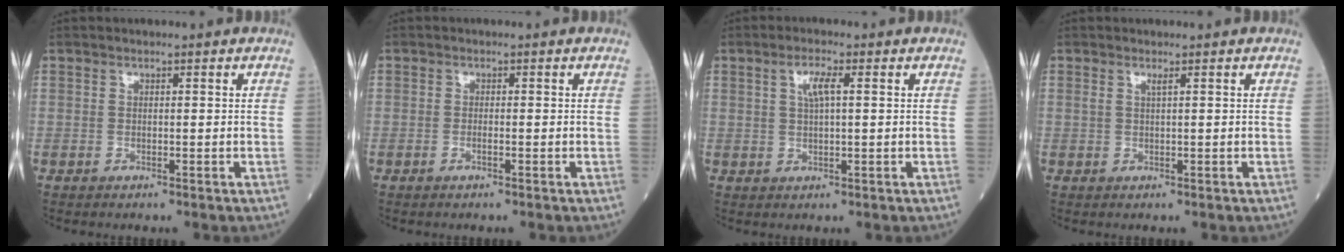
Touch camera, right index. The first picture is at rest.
{"total": 0.7, "force": [-0.4, 0.0, 0.6], "torque": [-0.014, 0.000, -0.006]}
{"total": 3.2, "force": [1.1, 0.7, 3.0], "torque": [-0.058, 0.006, 0.019]}
{"total": 0.8, "force": [0.4, -0.2, 0.7], "torque": [-0.020, 0.000, 0.010]}